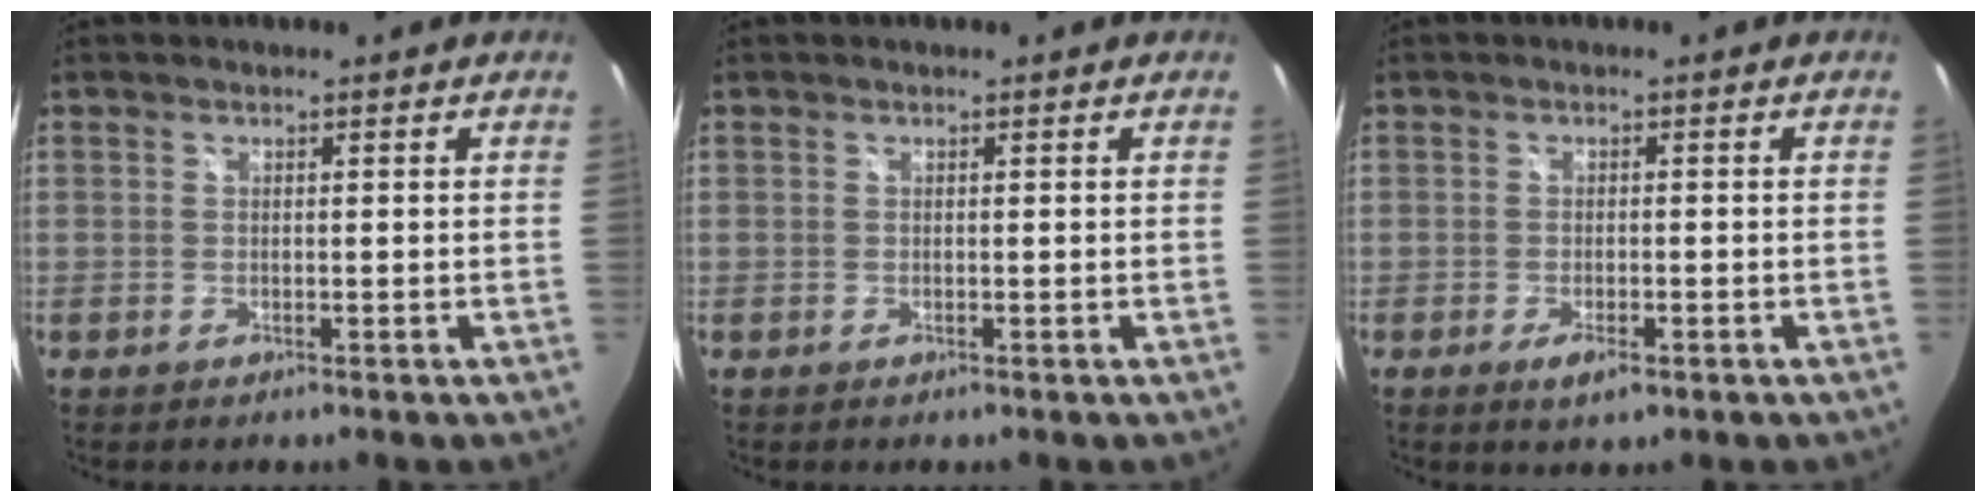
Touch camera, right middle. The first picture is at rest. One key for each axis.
{"total": 0.0}
{"total": 3.1, "fx": -1.7, "fy": 1.2, "fz": 2.4, "tx": -0.049, "ty": -0.008, "tz": -0.027}